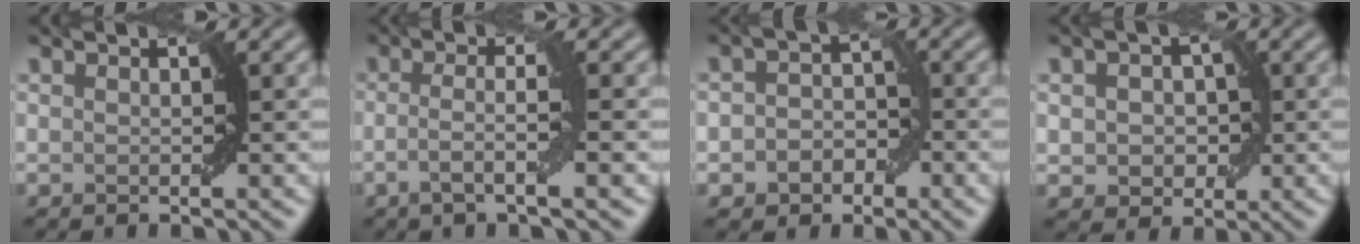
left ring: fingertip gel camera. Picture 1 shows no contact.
{"total": 3.4, "force": [-0.9, 0.6, 3.2], "torque": [-0.054, 0.004, -0.026]}
{"total": 3.3, "force": [-1.3, 2.6, 1.6], "torque": [-0.011, 0.002, -0.027]}
{"total": 3.7, "force": [0.1, 2.9, 2.3], "torque": [-0.031, -0.001, -0.001]}